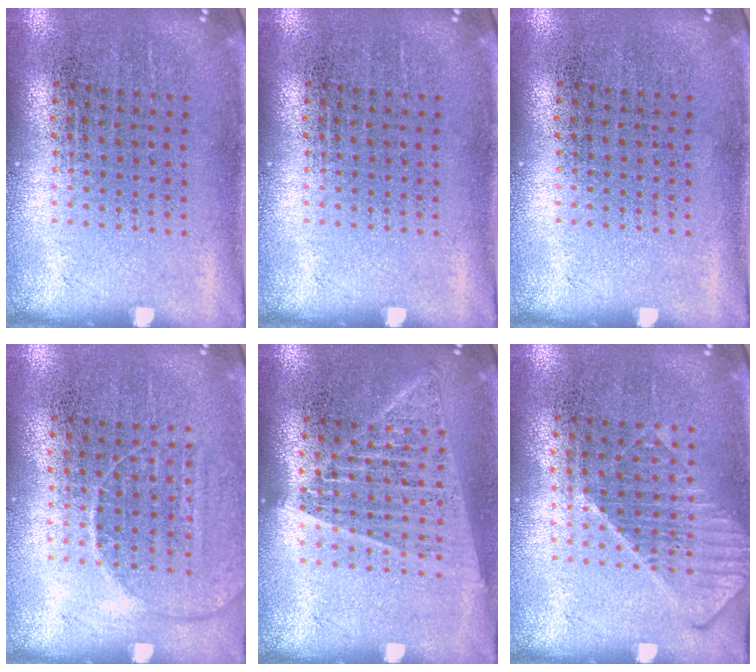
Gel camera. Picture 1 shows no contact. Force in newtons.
{"total": 0.0}
{"total": 0.0}
{"total": 1.4, "press": 1.3, "slide": 0.5}
{"total": 1.4, "press": 1.3, "slide": 0.5}
{"total": 1.1, "press": 1.0, "slide": 0.5}